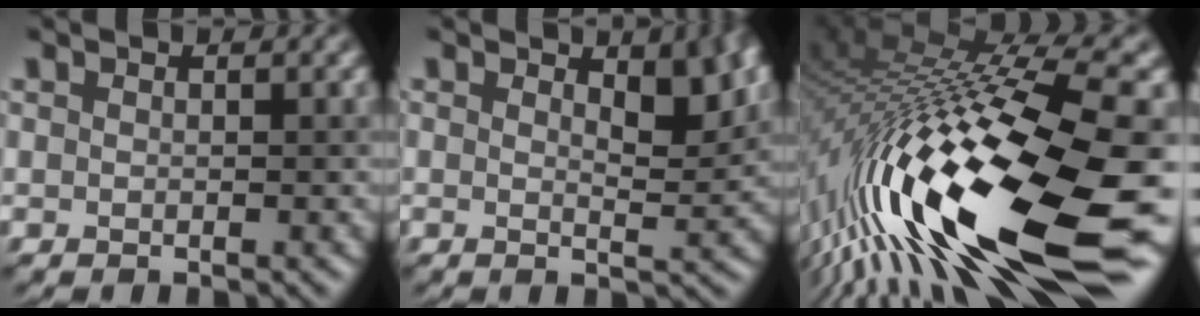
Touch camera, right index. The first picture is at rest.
{"total": 3.9, "force": [1.5, 1.0, 3.4], "torque": [-0.043, -0.002, 0.021]}
{"total": 18.7, "force": [-6.3, 4.8, 17.0], "torque": [-0.307, -0.011, -0.109]}